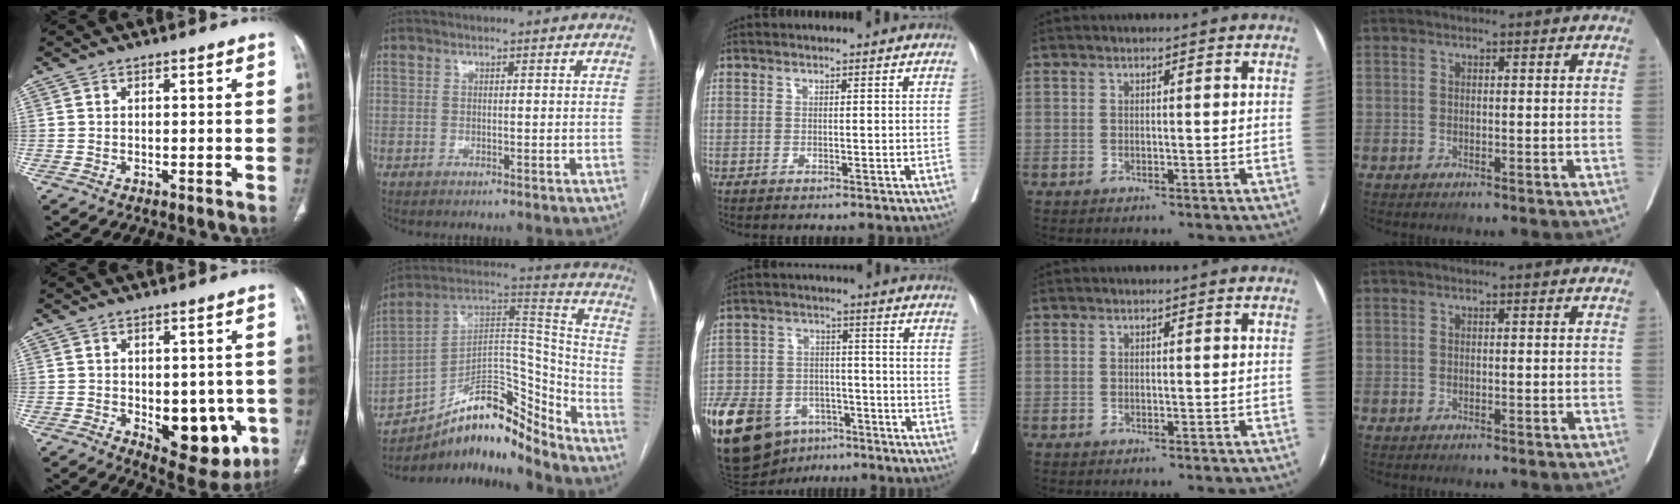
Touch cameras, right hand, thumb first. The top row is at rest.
{"thumb": {"total": 13.0, "force": [-3.2, 7.4, 10.2], "torque": [-0.085, -0.004, -0.023]}, "index": {"total": 16.4, "force": [-12.5, 5.1, 9.3], "torque": [-0.143, 0.068, -0.208]}, "middle": {"total": 19.8, "force": [-11.5, 12.0, 10.7], "torque": [-0.259, -0.001, -0.191]}}